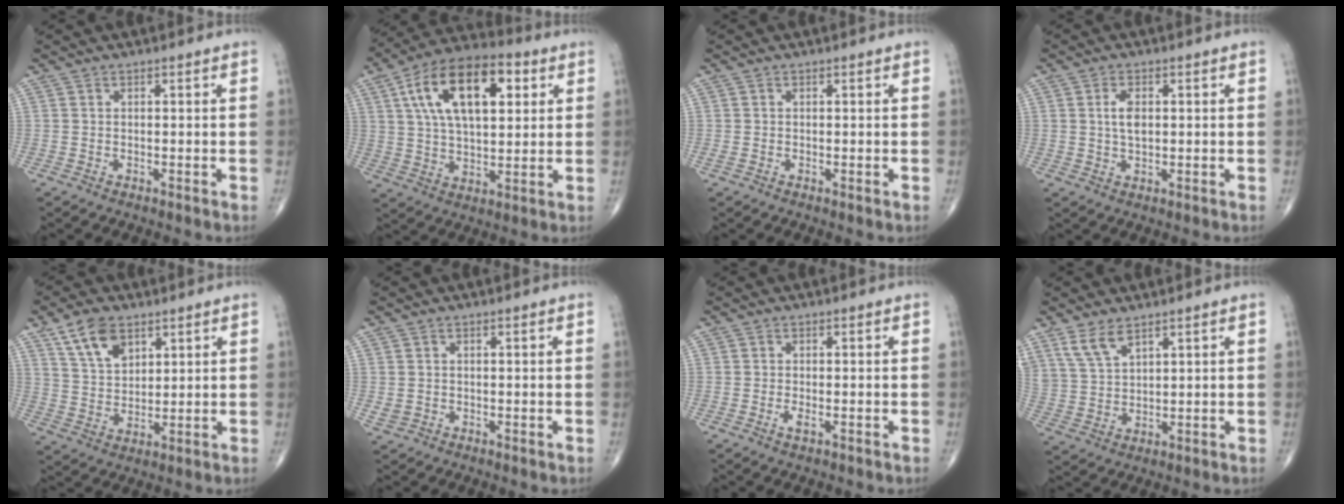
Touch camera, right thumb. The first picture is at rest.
{"total": 19.1, "force": [6.2, 9.6, 15.3], "torque": [-0.243, 0.006, 0.100]}
{"total": 0.7, "force": [-0.1, 0.2, 0.7], "torque": [-0.017, -0.004, -0.003]}
{"total": 3.6, "force": [0.5, 1.9, 3.0], "torque": [-0.056, -0.003, 0.009]}
{"total": 8.7, "force": [4.9, 5.0, 5.1], "torque": [-0.076, -0.026, 0.096]}
{"total": 1.6, "force": [-0.1, 1.3, 0.8], "torque": [-0.016, 0.001, 0.001]}
{"total": 1.6, "force": [-0.6, 0.6, 1.4], "torque": [-0.028, -0.002, -0.012]}
{"total": 6.0, "force": [4.2, 2.5, 3.5], "torque": [-0.069, -0.016, 0.094]}